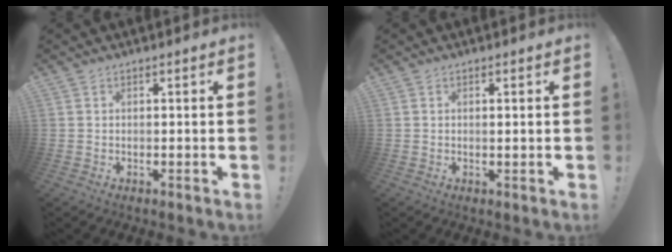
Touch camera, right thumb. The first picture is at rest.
{"total": 0.8, "force": [0.5, -0.1, 0.6], "torque": [0.004, -0.007, 0.006]}